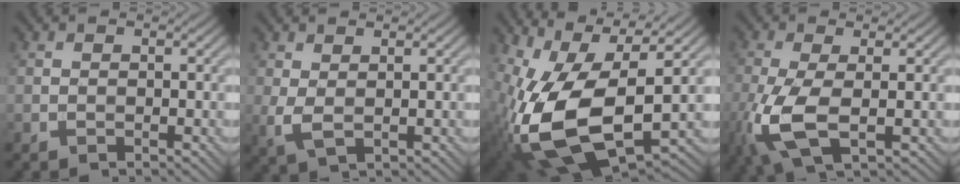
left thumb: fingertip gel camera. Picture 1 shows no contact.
{"total": 2.5, "force": [0.7, 1.0, 2.2], "torque": [-0.061, 0.001, 0.015]}
{"total": 18.0, "force": [-1.7, 9.3, 15.4], "torque": [-0.316, -0.041, -0.016]}
{"total": 8.2, "force": [-1.8, 3.0, 7.4], "torque": [-0.187, -0.013, -0.036]}